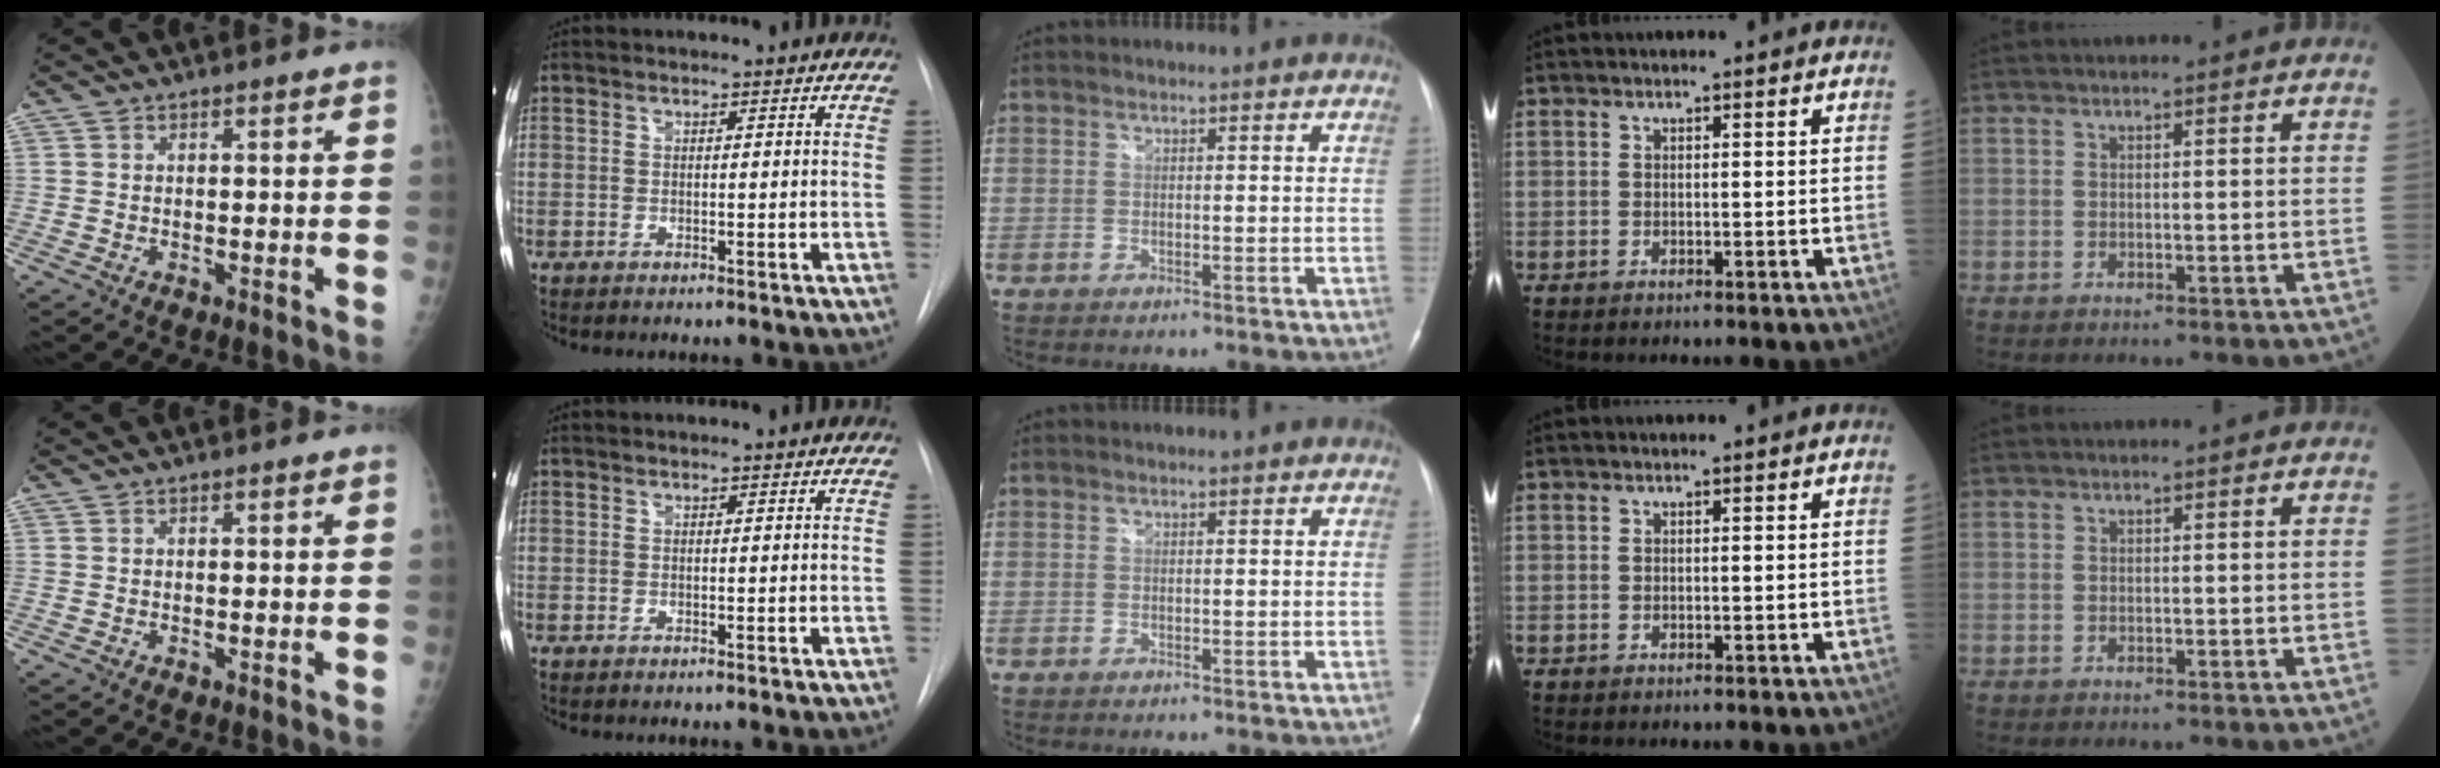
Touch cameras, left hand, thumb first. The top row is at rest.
{}